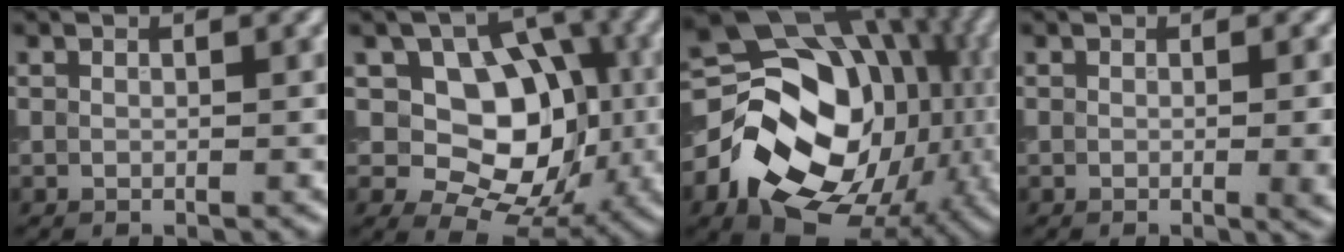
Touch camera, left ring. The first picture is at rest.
{"total": 10.2, "force": [0.3, 7.5, 6.8], "torque": [-0.091, -0.003, -0.005]}
{"total": 17.0, "force": [-3.6, 12.9, 10.4], "torque": [-0.165, -0.018, -0.048]}
{"total": 4.4, "force": [-0.4, 1.9, 4.0], "torque": [-0.026, -0.005, -0.001]}